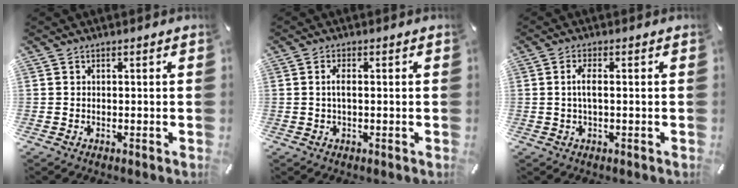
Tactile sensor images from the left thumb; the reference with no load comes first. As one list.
[{"total": 2.3, "force": [0.0, 0.8, 2.1], "torque": [-0.041, 0.001, -0.001]}, {"total": 3.4, "force": [0.1, 0.9, 3.3], "torque": [-0.061, 0.000, -0.001]}]